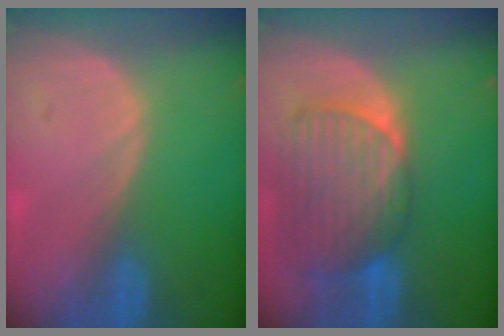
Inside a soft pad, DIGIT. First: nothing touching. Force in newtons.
{"total": 9.9, "press": 8.5, "slide": 5.0}